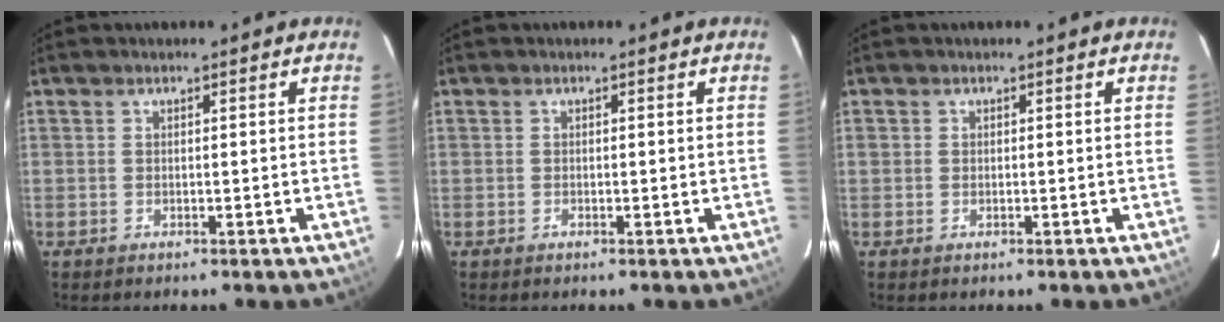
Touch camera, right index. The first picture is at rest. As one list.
[{"total": 0.6, "force": [-0.2, 0.3, 0.5], "torque": [-0.012, 0.000, -0.004]}, {"total": 0.6, "force": [0.0, 0.6, 0.3], "torque": [-0.006, 0.002, -0.001]}]